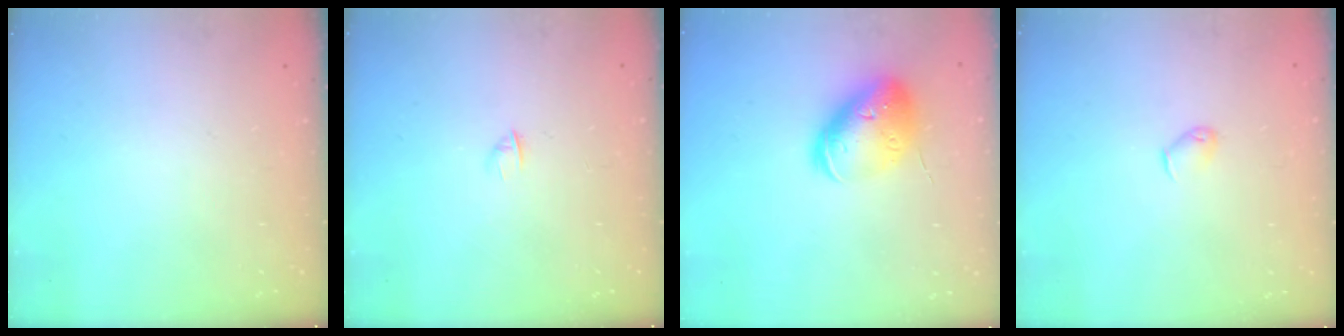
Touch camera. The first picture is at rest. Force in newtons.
{"total": 1.9, "press": 1.8, "slide": 0.5}
{"total": 14.7, "press": 14.5, "slide": 2.3}
{"total": 4.0, "press": 3.9, "slide": 0.8}